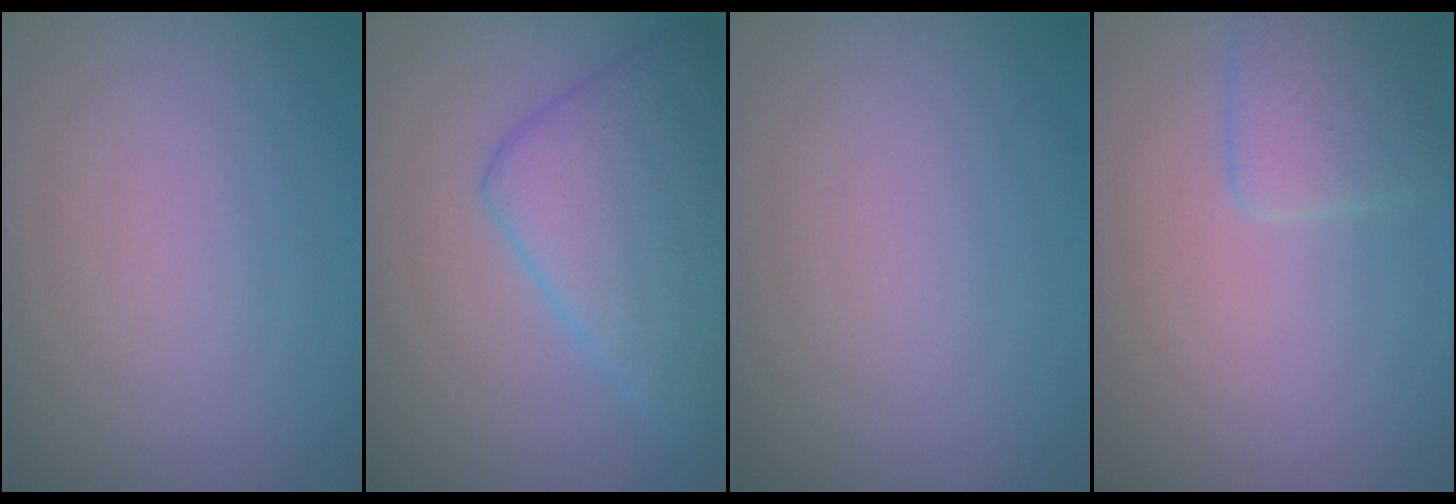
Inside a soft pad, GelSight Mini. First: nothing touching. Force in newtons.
{"total": 8.0, "press": 8.0, "slide": 0.2}
{"total": 0.0}
{"total": 2.7, "press": 2.7, "slide": 0.2}